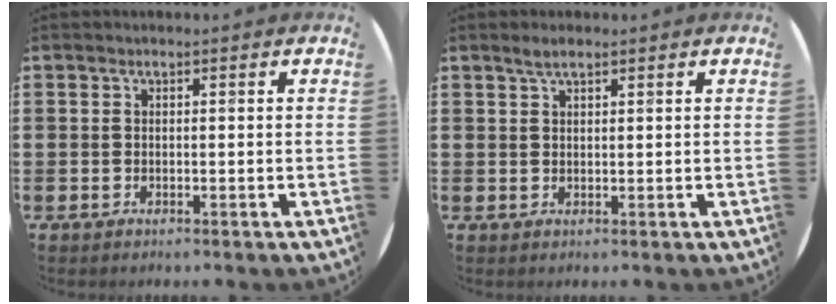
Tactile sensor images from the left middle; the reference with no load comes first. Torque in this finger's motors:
{"motor_torque": [0.33, -0.28, 0.02, 0.00]}